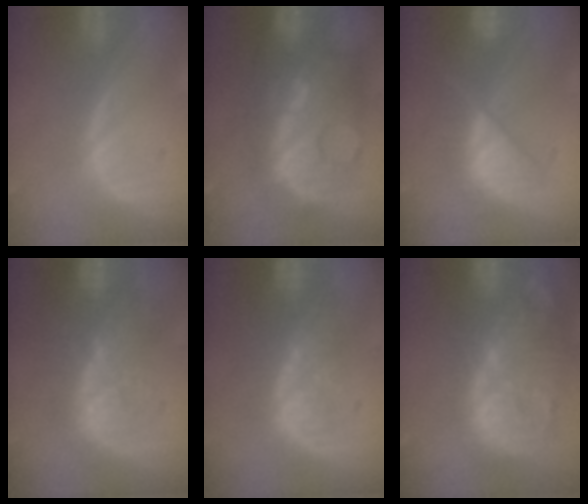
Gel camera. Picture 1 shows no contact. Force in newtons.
{"total": 11.7, "press": 11.6, "slide": 1.1}
{"total": 8.6, "press": 7.9, "slide": 3.4}
{"total": 11.4, "press": 10.0, "slide": 5.5}
{"total": 8.7, "press": 8.0, "slide": 3.6}
{"total": 14.5, "press": 12.5, "slide": 7.2}